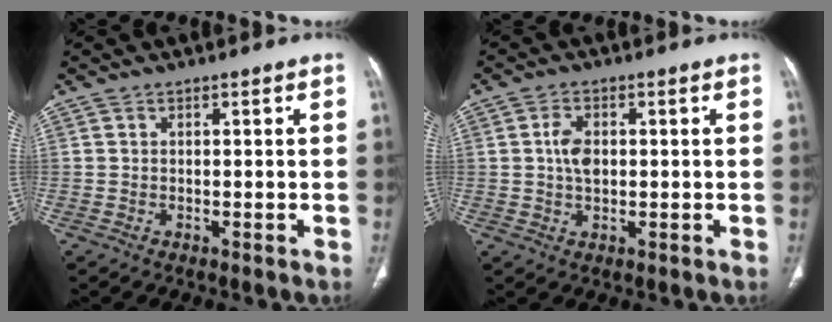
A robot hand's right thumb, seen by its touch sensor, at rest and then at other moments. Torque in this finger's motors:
{"motor_torque": [0.70, 0.67, 0.18, 0.17, 0.00]}